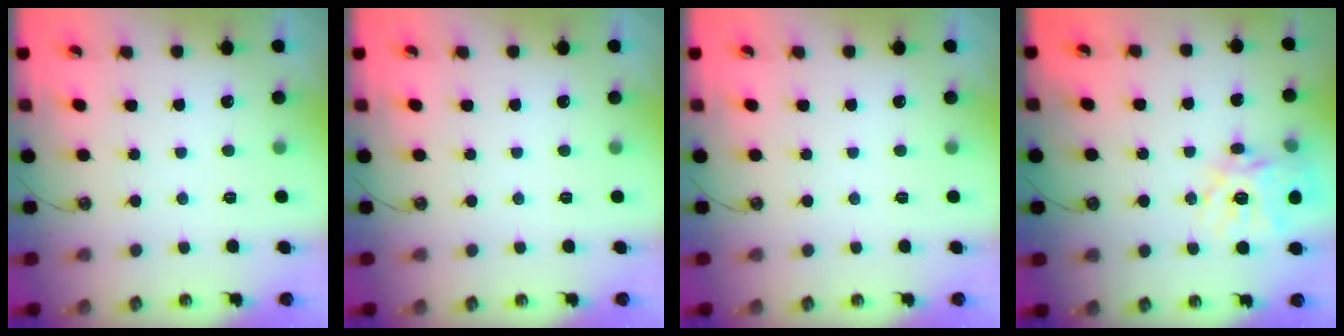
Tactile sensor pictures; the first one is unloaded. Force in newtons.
{"total": 0.0}
{"total": 0.0}
{"total": 17.9, "press": 17.7, "slide": 2.7}